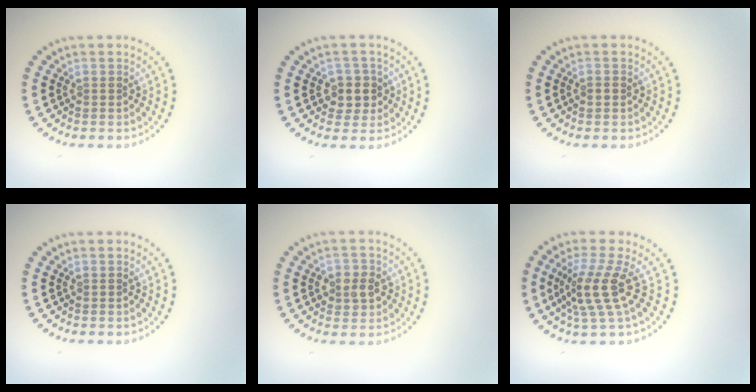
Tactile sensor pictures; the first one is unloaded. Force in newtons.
{"total": 2.3, "press": 2.0, "slide": 1.0}
{"total": 0.9, "press": 0.9, "slide": 0.1}
{"total": 0.0}
{"total": 2.3, "press": 2.3, "slide": 0.2}
{"total": 3.9, "press": 2.9, "slide": 2.6}